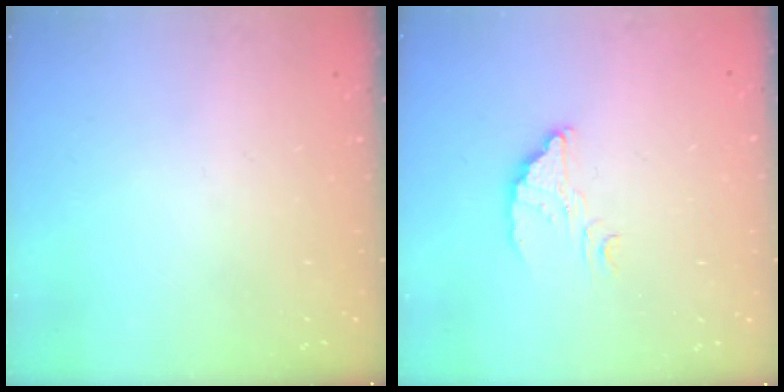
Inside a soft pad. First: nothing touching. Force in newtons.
{"total": 3.7, "press": 3.7, "slide": 0.1}